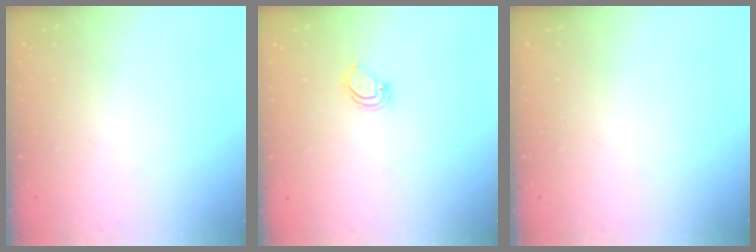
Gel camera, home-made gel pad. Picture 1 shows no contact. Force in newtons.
{"total": 3.3, "press": 3.3, "slide": 0.4}
{"total": 0.0}